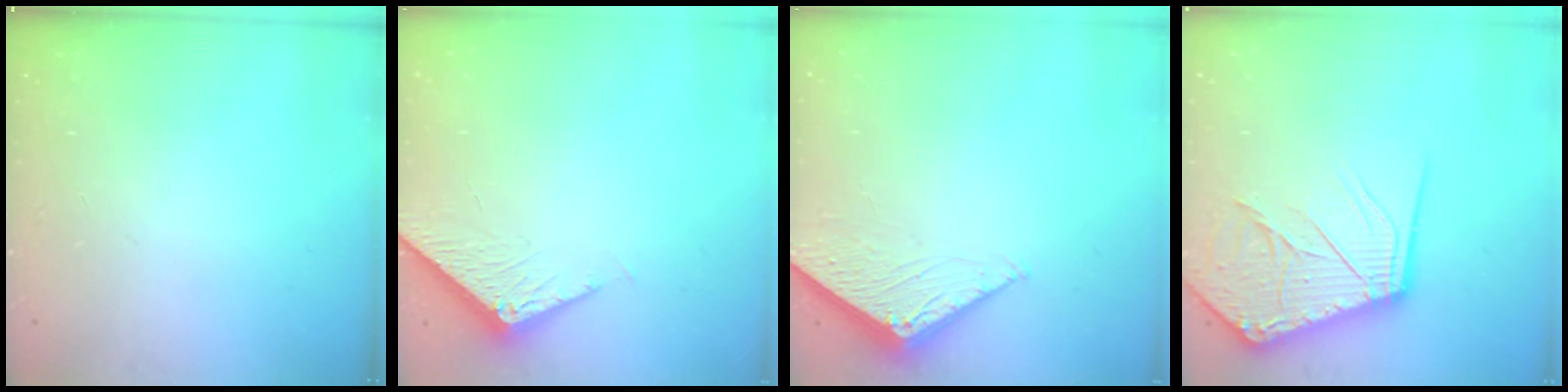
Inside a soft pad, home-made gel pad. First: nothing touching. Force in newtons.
{"total": 4.0, "press": 4.0, "slide": 0.1}
{"total": 3.1, "press": 3.1, "slide": 0.4}
{"total": 16.4, "press": 16.2, "slide": 2.0}